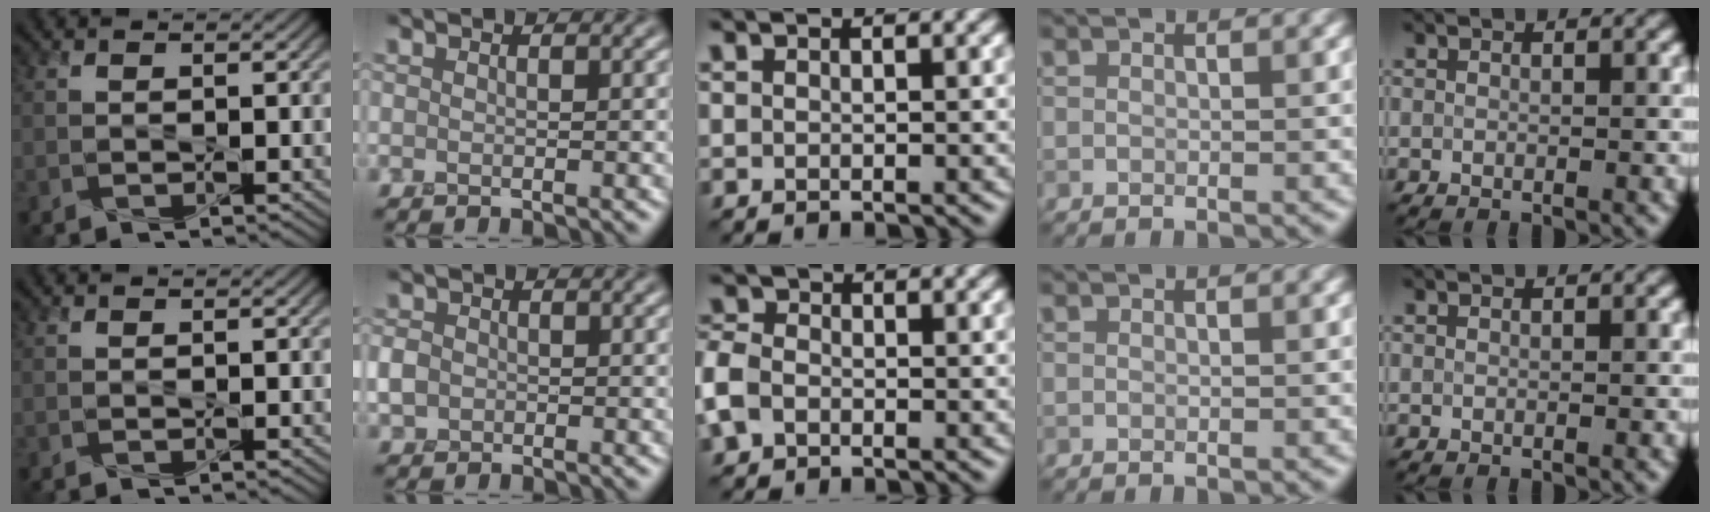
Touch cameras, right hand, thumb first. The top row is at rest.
{"index": {"total": 1.7, "force": [-0.3, 1.5, 0.7], "torque": [-0.014, 0.002, -0.014]}, "middle": {"total": 3.6, "force": [-1.2, 2.7, 2.1], "torque": [-0.061, 0.004, -0.037]}}